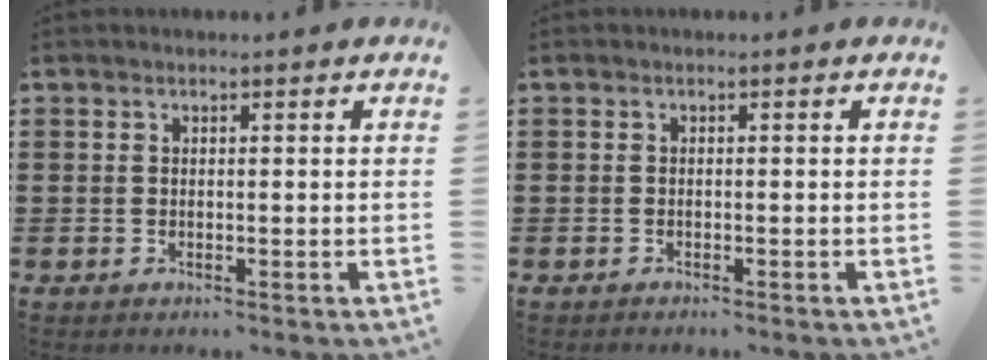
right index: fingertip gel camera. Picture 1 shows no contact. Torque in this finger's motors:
{"motor_torque": [-0.20, 0.14, 0.00, 0.00]}